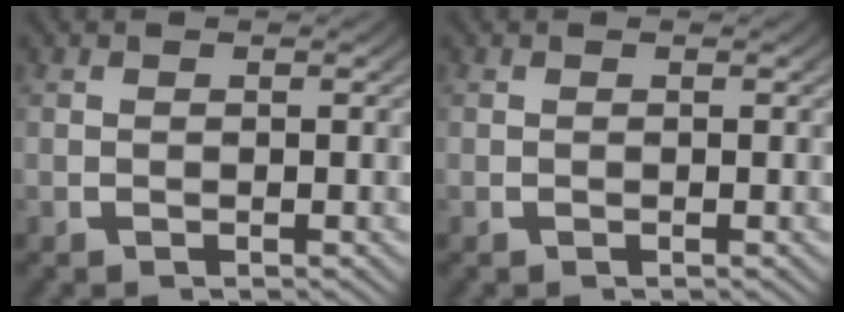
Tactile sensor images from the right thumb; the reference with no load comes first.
{"total": 0.0}